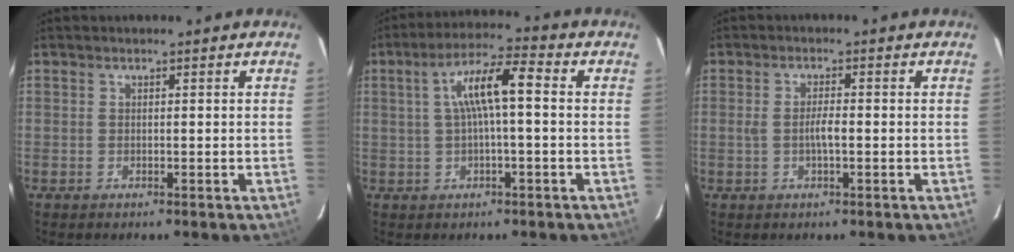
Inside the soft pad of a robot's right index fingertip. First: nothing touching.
{"total": 8.1, "force": [0.7, 1.4, 8.0], "torque": [-0.143, 0.020, 0.015]}
{"total": 2.6, "force": [-0.6, 0.5, 2.5], "torque": [-0.048, 0.002, -0.011]}